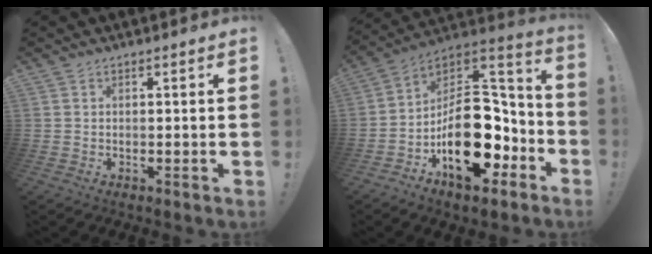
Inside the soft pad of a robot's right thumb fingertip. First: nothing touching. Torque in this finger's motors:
{"motor_torque": [3.51, 1.50, 1.20, -1.28, 0.41]}